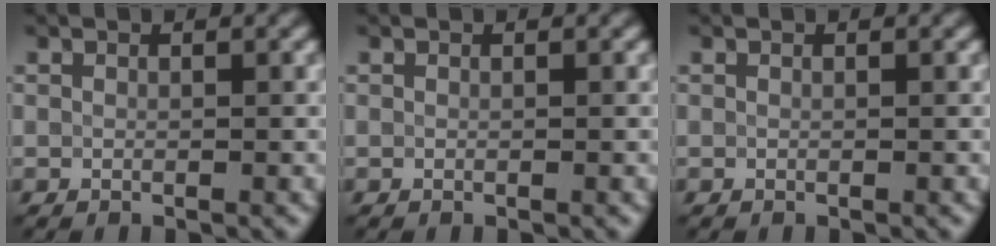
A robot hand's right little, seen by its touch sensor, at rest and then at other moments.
{"total": 0.0}
{"total": 0.0}